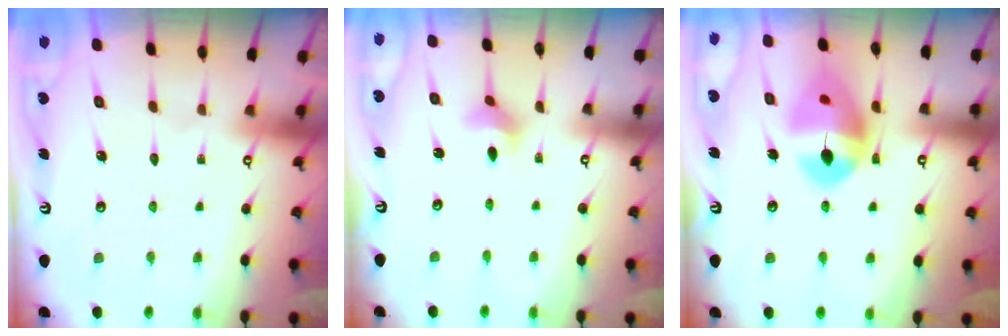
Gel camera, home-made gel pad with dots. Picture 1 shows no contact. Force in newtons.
{"total": 3.3, "press": 3.3, "slide": 0.3}
{"total": 15.3, "press": 15.2, "slide": 2.0}